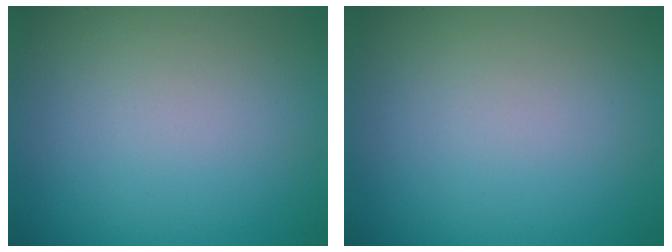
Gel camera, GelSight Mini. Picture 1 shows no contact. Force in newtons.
{"total": 0.0}